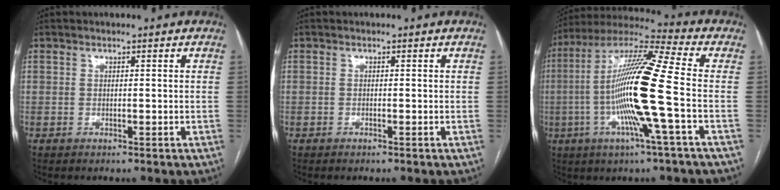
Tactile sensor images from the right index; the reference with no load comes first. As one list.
[{"total": 0.0}, {"total": 17.7, "force": [-3.0, -0.7, 17.4], "torque": [-0.336, -0.004, -0.072]}]